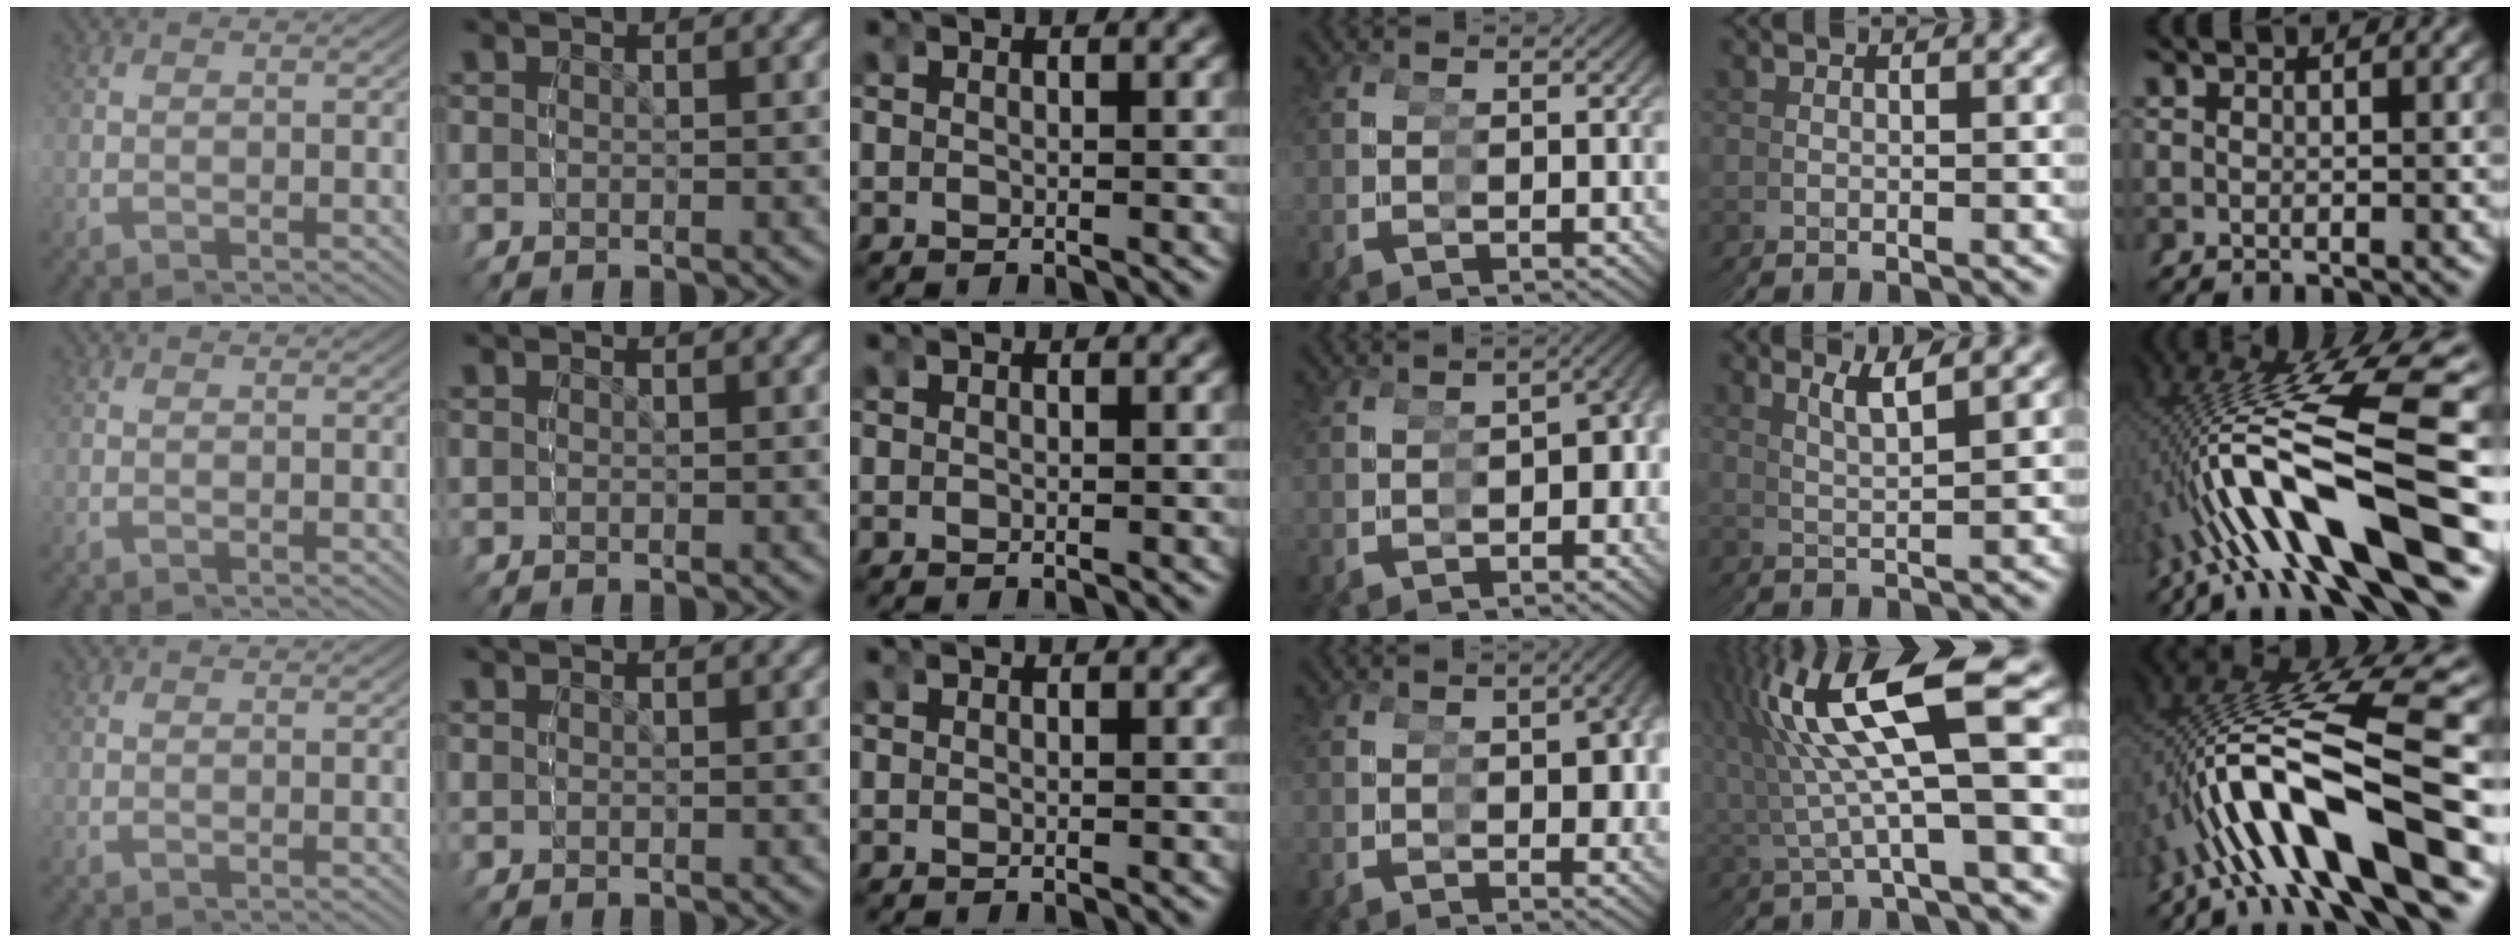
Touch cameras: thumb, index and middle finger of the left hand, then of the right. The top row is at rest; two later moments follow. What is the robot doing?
{"motion": "grasp_and_lifting", "object": "cup"}